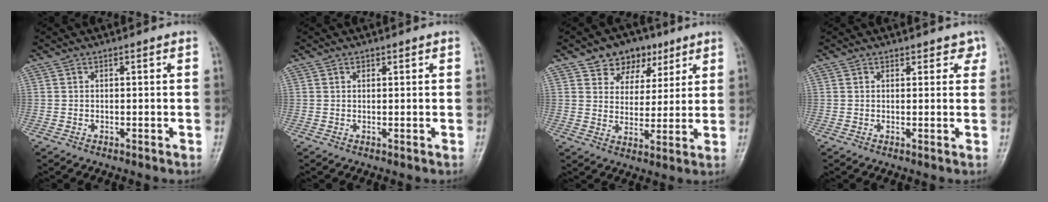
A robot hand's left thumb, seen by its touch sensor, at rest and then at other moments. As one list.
[{"total": 0.6, "force": [0.4, 0.4, 0.2], "torque": [0.000, -0.002, 0.005]}, {"total": 9.6, "force": [5.8, 6.9, 3.3], "torque": [-0.013, -0.021, 0.094]}, {"total": 2.1, "force": [1.5, 1.4, 0.5], "torque": [0.021, -0.005, 0.011]}]